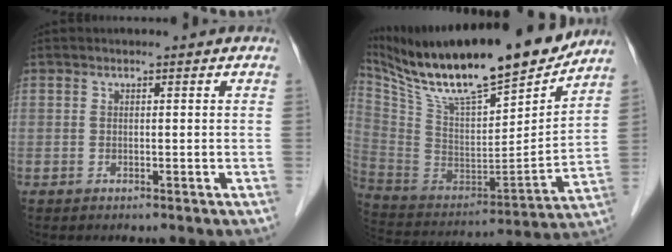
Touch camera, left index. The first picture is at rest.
{"total": 26.3, "force": [21.4, 4.4, 14.6], "torque": [-0.267, -0.014, 0.353]}